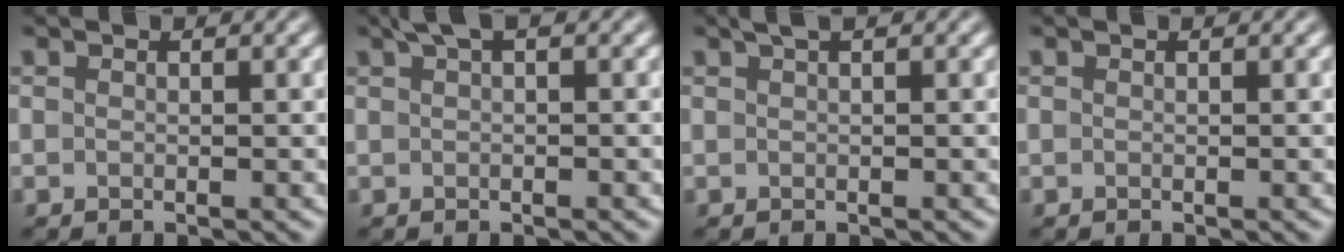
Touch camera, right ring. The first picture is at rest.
{"total": 1.2, "force": [0.8, 0.4, 0.9], "torque": [-0.016, 0.008, 0.013]}
{"total": 0.9, "force": [0.6, 0.3, 0.7], "torque": [-0.012, 0.007, 0.010]}
{"total": 0.0}